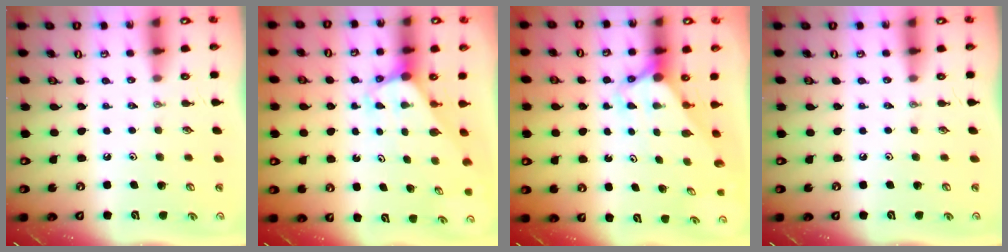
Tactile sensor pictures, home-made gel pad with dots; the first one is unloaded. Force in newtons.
{"total": 3.0, "press": 3.0, "slide": 0.1}
{"total": 3.0, "press": 3.0, "slide": 0.3}
{"total": 0.0}